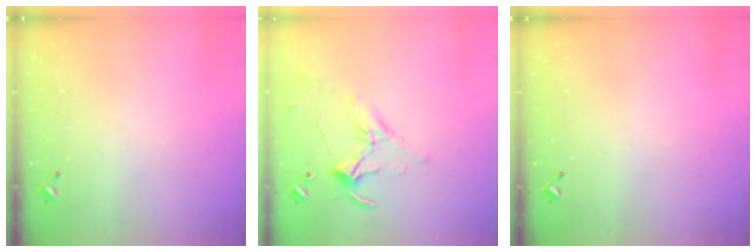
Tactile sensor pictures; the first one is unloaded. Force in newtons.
{"total": 1.0, "press": 0.5, "slide": 0.8}
{"total": 0.0}